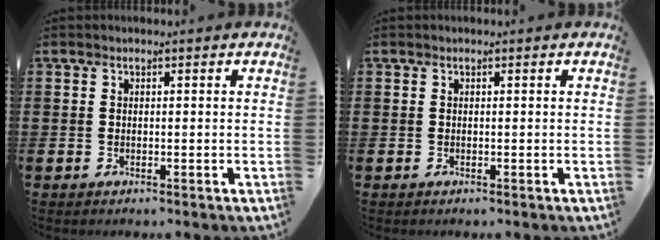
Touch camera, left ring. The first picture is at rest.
{"total": 0.0}